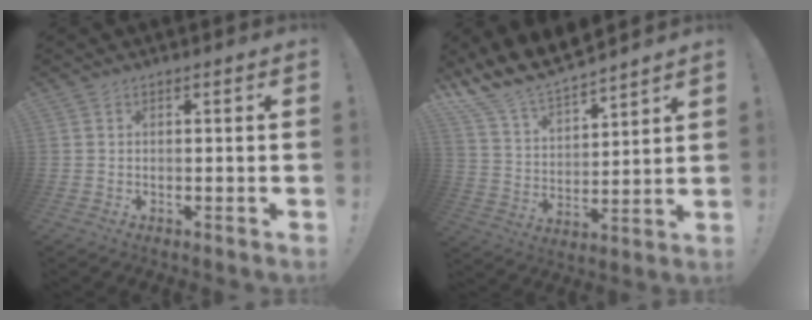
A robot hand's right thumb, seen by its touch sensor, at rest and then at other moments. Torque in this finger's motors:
{"motor_torque": [0.23, 0.82, 0.29, 0.23, 0.02]}